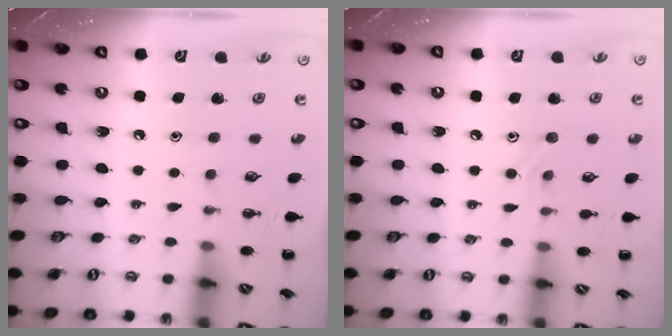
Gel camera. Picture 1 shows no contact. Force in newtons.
{"total": 8.2, "press": 8.0, "slide": 2.0}